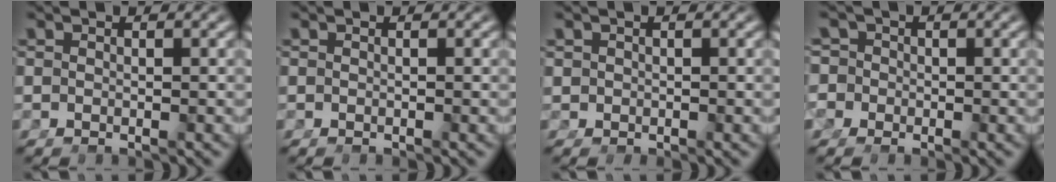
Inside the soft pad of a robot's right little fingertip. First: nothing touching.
{"total": 0.0}
{"total": 0.6, "force": [0.2, 0.6, 0.1], "torque": [-0.007, -0.005, 0.009]}
{"total": 5.9, "force": [-1.4, 5.7, 1.1], "torque": [-0.045, -0.019, -0.032]}